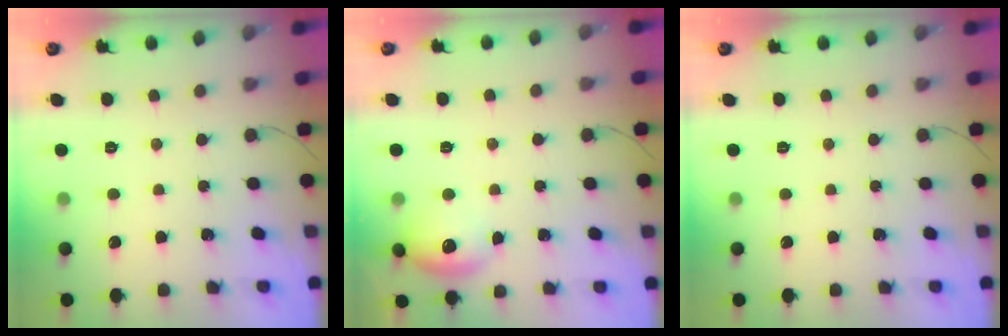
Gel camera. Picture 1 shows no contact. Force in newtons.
{"total": 10.0, "press": 9.9, "slide": 1.3}
{"total": 0.0}